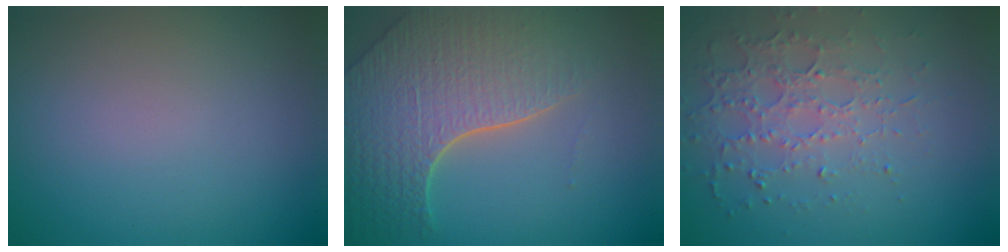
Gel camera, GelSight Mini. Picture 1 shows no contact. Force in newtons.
{"total": 7.7, "press": 5.6, "slide": 5.3}
{"total": 3.5, "press": 3.3, "slide": 1.0}